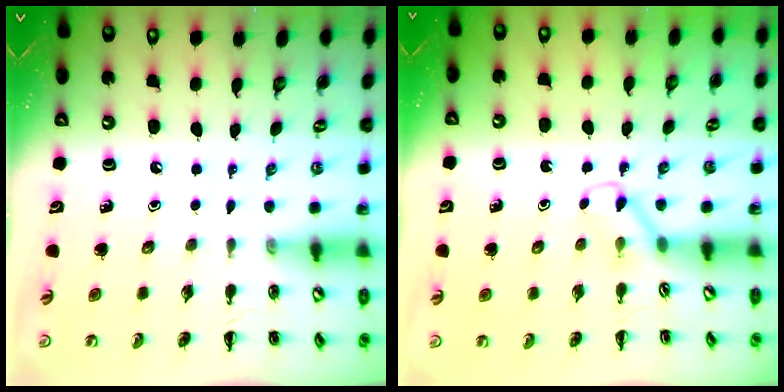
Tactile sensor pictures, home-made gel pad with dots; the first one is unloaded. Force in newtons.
{"total": 2.5, "press": 2.3, "slide": 0.9}